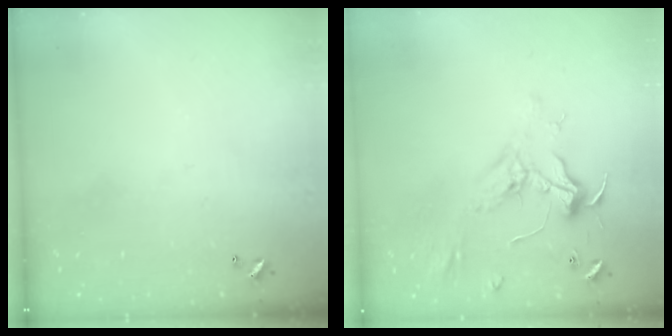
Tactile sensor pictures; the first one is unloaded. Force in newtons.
{"total": 2.3, "press": 2.1, "slide": 0.9}